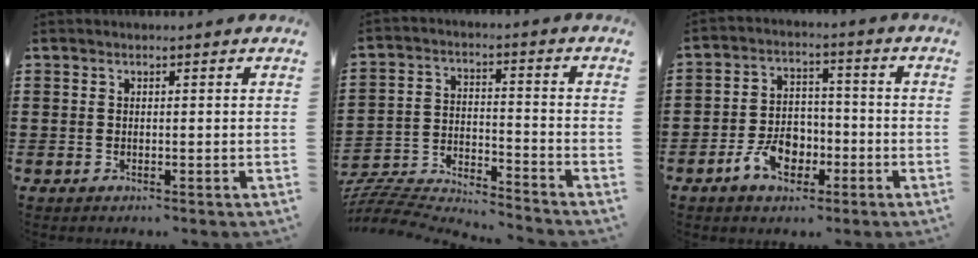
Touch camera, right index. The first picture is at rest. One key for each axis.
{"total": 6.1, "fx": -6.1, "fy": 0.2, "fz": 0.7, "tx": -0.036, "ty": -0.009, "tz": -0.130}
{"total": 6.6, "fx": -2.9, "fy": 4.6, "fz": 3.8, "tx": -0.070, "ty": 0.009, "tz": -0.056}